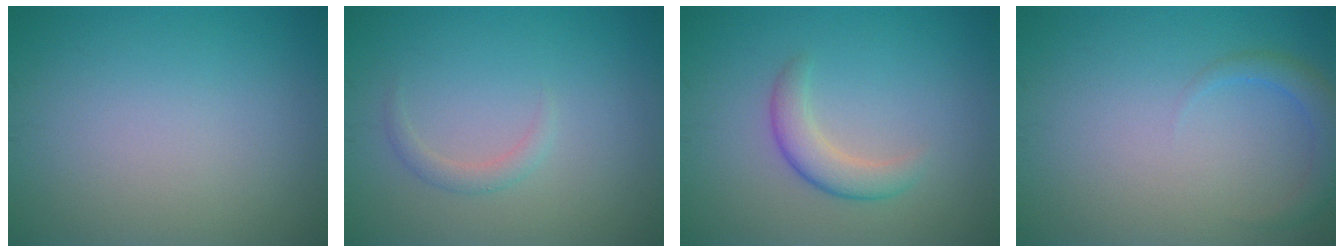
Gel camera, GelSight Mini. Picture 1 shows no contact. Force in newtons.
{"total": 1.2, "press": 1.2, "slide": 0.1}
{"total": 2.8, "press": 2.8, "slide": 0.2}
{"total": 2.1, "press": 2.1, "slide": 0.2}